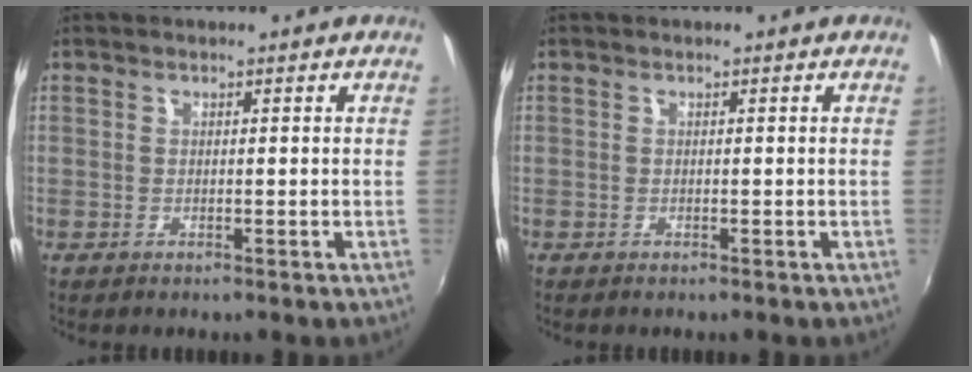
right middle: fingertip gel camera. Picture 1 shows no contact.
{"total": 0.0}